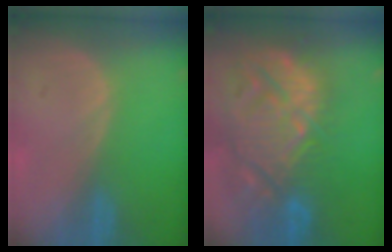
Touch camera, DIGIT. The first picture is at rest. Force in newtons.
{"total": 14.9, "press": 12.8, "slide": 7.7}